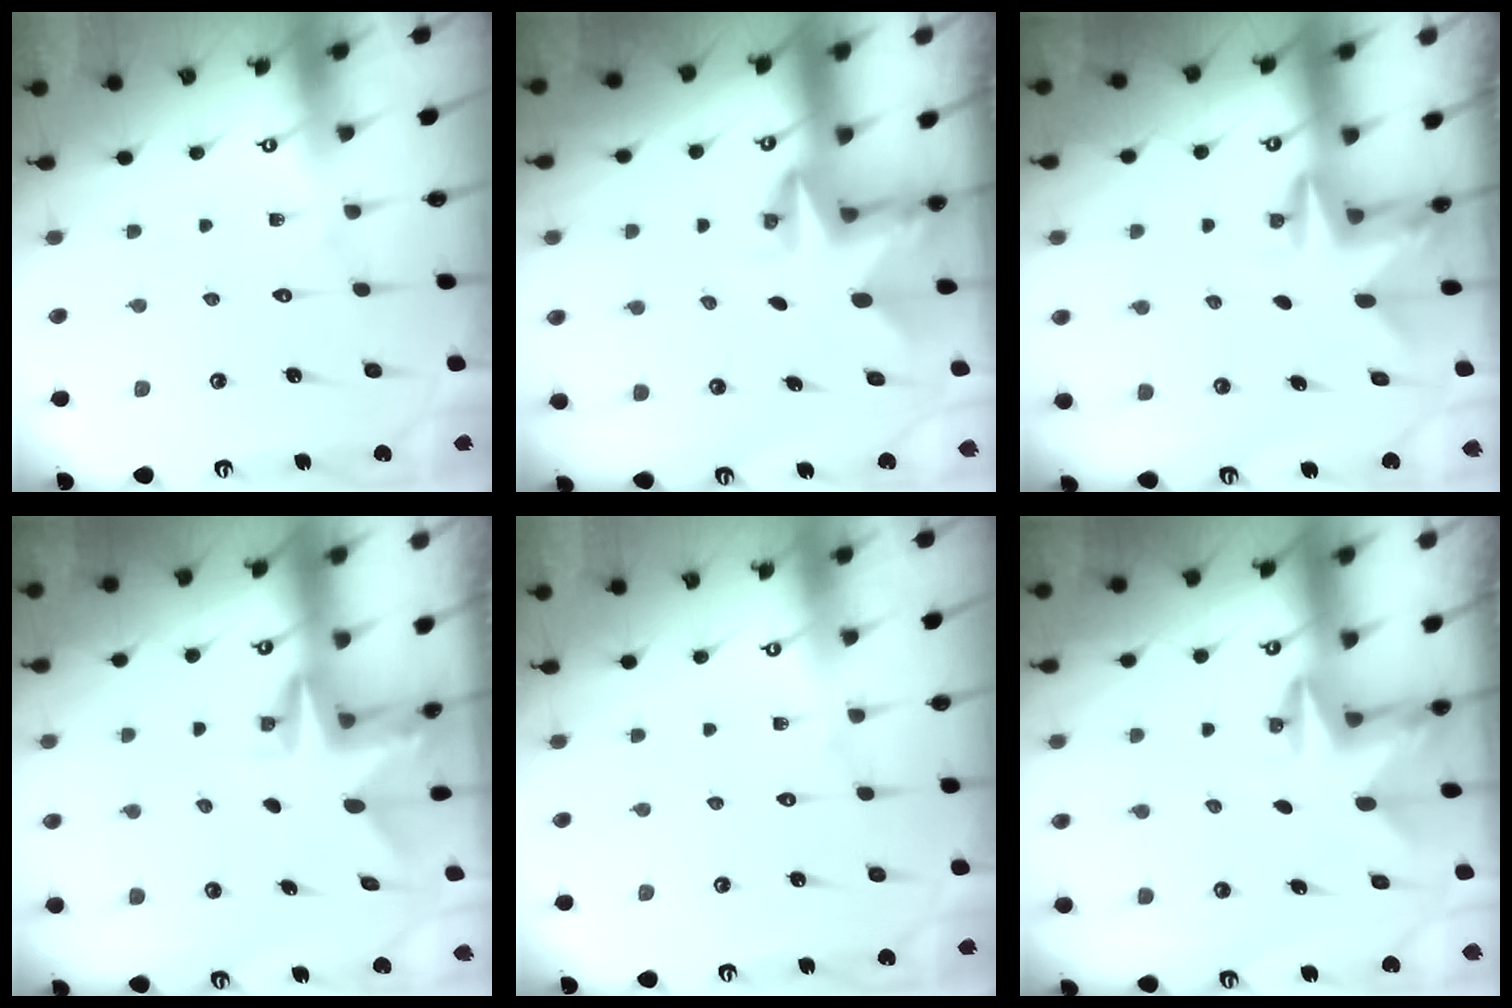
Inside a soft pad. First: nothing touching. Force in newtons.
{"total": 3.0, "press": 3.0, "slide": 0.2}
{"total": 2.7, "press": 2.7, "slide": 0.2}
{"total": 2.9, "press": 2.9, "slide": 0.2}
{"total": 0.0}
{"total": 2.9, "press": 2.8, "slide": 0.7}